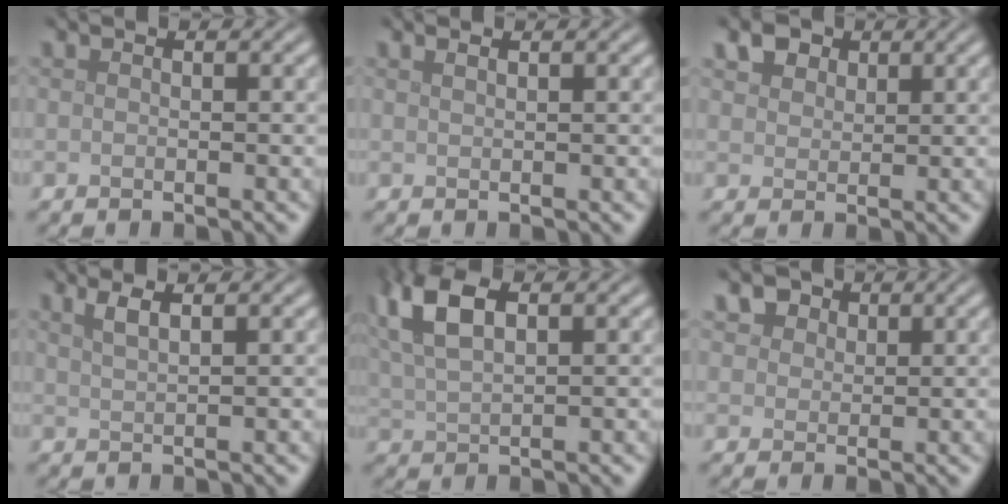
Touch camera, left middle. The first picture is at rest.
{"total": 0.9, "force": [0.6, 0.2, 0.5], "torque": [-0.006, 0.002, 0.007]}
{"total": 3.0, "force": [2.0, 1.9, 1.2], "torque": [-0.028, -0.005, 0.040]}
{"total": 2.0, "force": [1.2, 0.6, 1.5], "torque": [-0.022, 0.004, 0.020]}
{"total": 7.0, "force": [3.0, 3.2, 5.4], "torque": [-0.128, 0.017, 0.059]}
{"total": 4.8, "force": [2.8, 3.1, 2.2], "torque": [-0.058, 0.007, 0.042]}